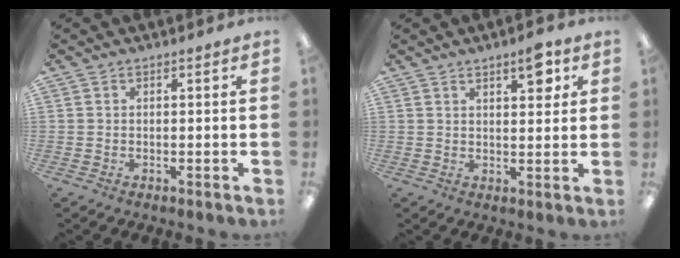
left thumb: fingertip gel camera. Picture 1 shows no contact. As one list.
[{"total": 5.8, "force": [3.6, 2.0, 4.1], "torque": [-0.048, -0.016, 0.055]}]